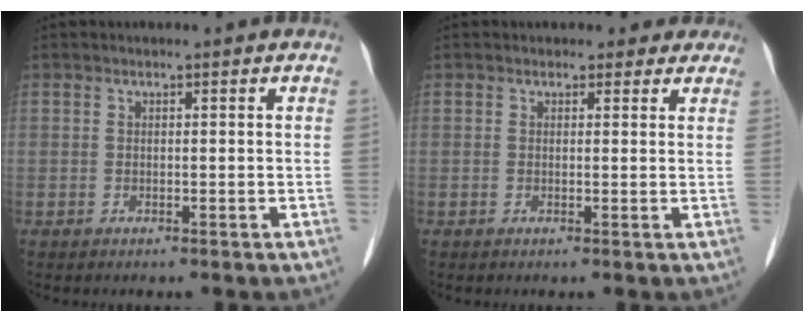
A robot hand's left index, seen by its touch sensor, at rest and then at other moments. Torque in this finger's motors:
{"motor_torque": [-0.32, 0.03, -0.12, -0.01]}